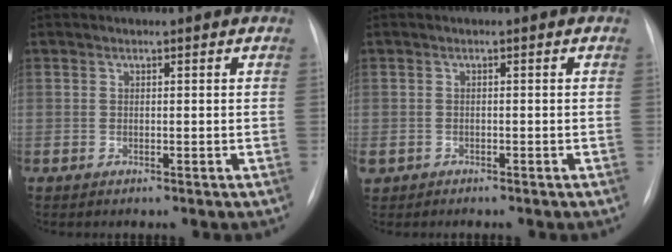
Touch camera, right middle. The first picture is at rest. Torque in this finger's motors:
{"motor_torque": [0.93, -0.93, 0.64, 0.12]}